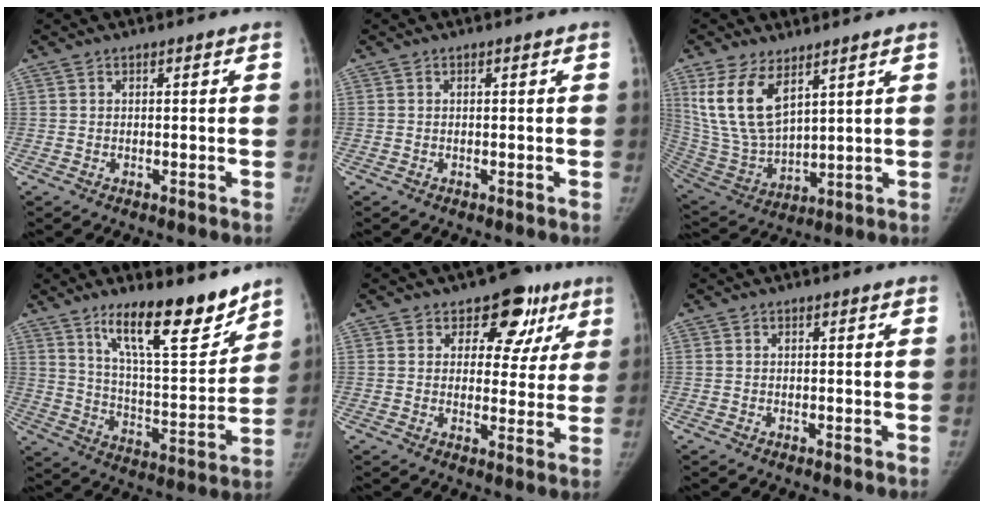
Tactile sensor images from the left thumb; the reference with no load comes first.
{"total": 0.0}
{"total": 14.2, "force": [7.3, 6.8, 10.1], "torque": [-0.191, -0.031, 0.165]}
{"total": 17.7, "force": [12.5, 4.9, 11.4], "torque": [-0.142, -0.092, 0.213]}
{"total": 10.4, "force": [5.6, 7.2, 5.0], "torque": [-0.001, -0.013, 0.069]}
{"total": 0.0}